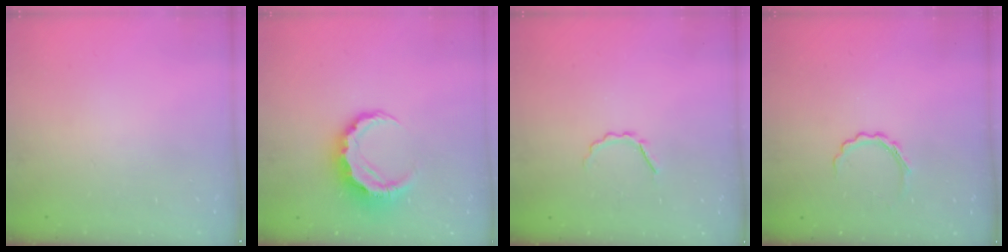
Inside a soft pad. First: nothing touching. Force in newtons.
{"total": 8.5, "press": 8.3, "slide": 1.8}
{"total": 2.8, "press": 2.7, "slide": 0.8}
{"total": 3.8, "press": 3.6, "slide": 0.9}